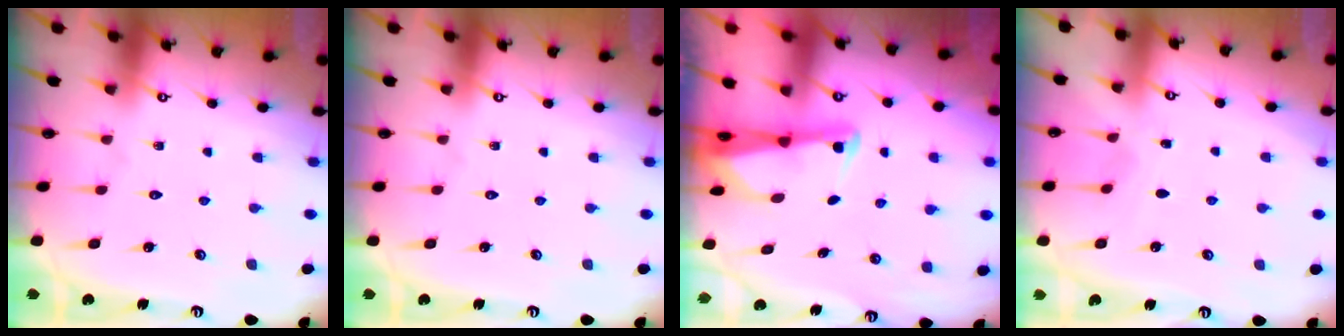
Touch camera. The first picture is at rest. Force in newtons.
{"total": 0.0}
{"total": 2.4, "press": 2.4, "slide": 0.2}
{"total": 2.9, "press": 2.9, "slide": 0.4}